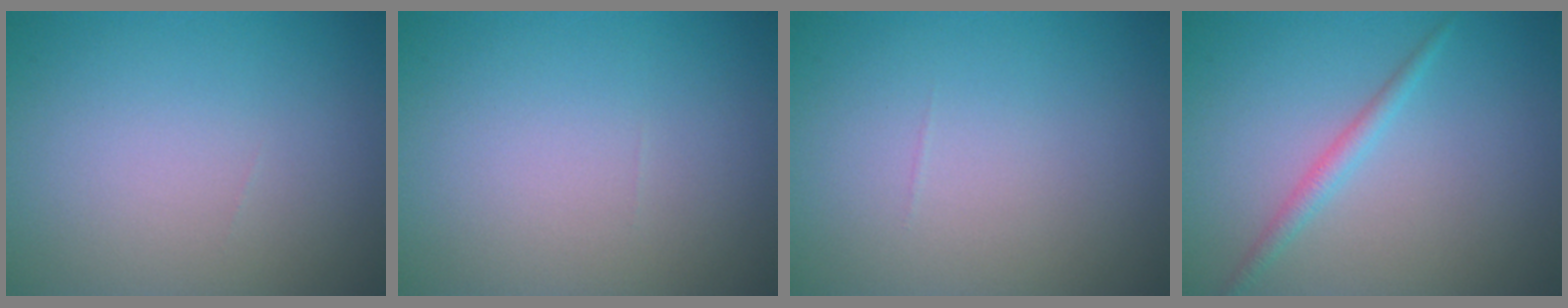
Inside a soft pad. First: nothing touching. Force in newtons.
{"total": 0.0}
{"total": 0.0}
{"total": 1.6, "press": 1.6, "slide": 0.1}